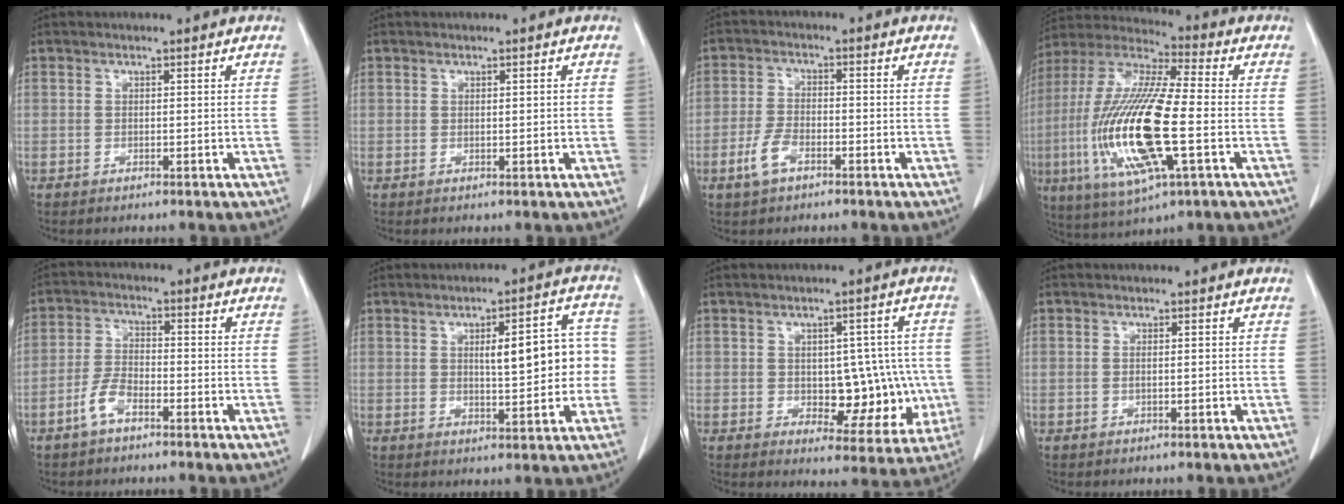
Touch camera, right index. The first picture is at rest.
{"total": 0.6, "force": [0.1, 0.1, 0.6], "torque": [-0.011, 0.000, 0.003]}
{"total": 4.6, "force": [-2.5, 2.1, 3.2], "torque": [-0.073, 0.001, -0.046]}
{"total": 20.6, "force": [-4.0, 3.5, 19.9], "torque": [-0.429, -0.015, -0.071]}
{"total": 4.4, "force": [-2.8, 1.7, 3.0], "torque": [-0.068, 0.006, -0.054]}
{"total": 9.8, "force": [0.6, 2.9, 9.3], "torque": [-0.122, 0.026, 0.013]}
{"total": 10.0, "force": [-1.1, 5.6, 8.2], "torque": [-0.079, 0.019, 0.000]}
{"total": 0.6, "force": [0.0, 0.1, 0.6], "torque": [-0.014, -0.001, 0.002]}